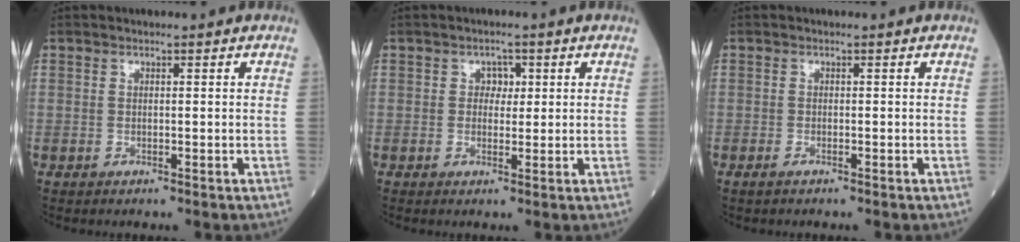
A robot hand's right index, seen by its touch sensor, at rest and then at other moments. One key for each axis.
{"total": 2.2, "fx": 0.6, "fy": 1.6, "fz": 1.4, "tx": -0.013, "ty": 0.002, "tz": 0.006}
{"total": 0.7, "fx": -0.5, "fy": 0.1, "fz": 0.4, "tx": -0.010, "ty": -0.001, "tz": -0.009}